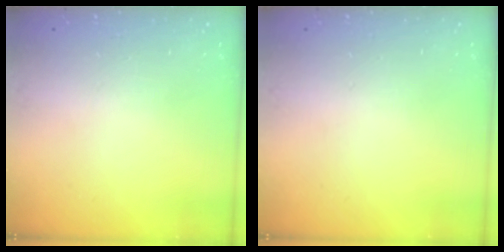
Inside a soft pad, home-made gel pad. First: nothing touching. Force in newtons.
{"total": 0.0}